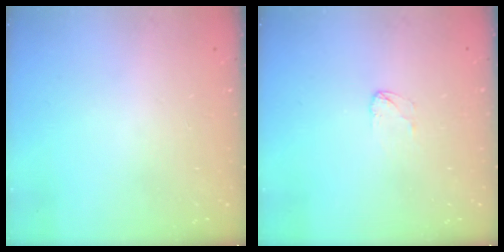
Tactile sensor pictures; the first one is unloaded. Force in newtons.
{"total": 2.5, "press": 2.5, "slide": 0.2}